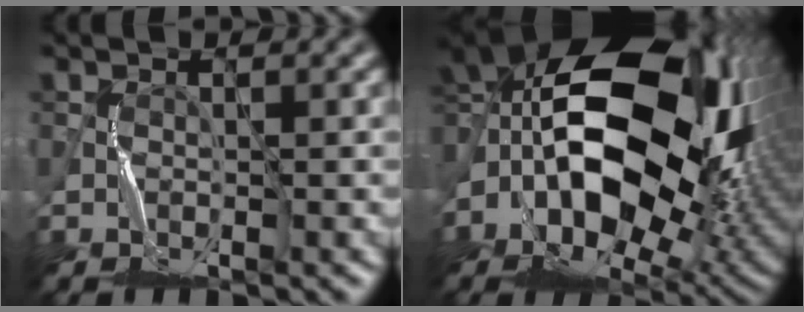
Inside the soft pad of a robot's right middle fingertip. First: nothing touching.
{"total": 18.2, "force": [0.0, 11.6, 14.0], "torque": [-0.258, 0.001, 0.001]}